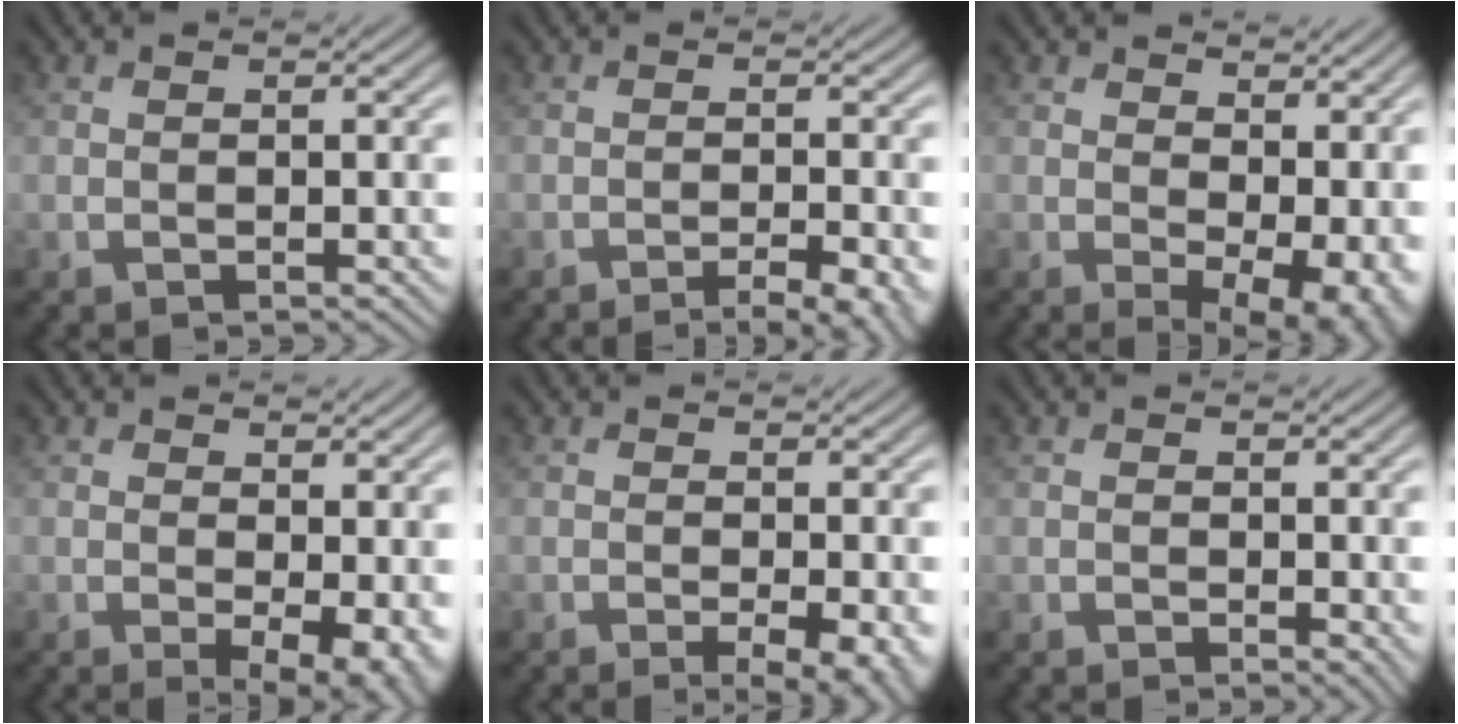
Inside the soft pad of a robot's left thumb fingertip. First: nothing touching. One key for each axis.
{"total": 5.6, "fx": -3.7, "fy": 0.9, "fz": 4.1, "tx": -0.062, "ty": 0.008, "tz": -0.052}
{"total": 9.3, "fx": 1.3, "fy": 5.3, "fz": 7.6, "tx": -0.103, "ty": -0.014, "tz": 0.040}
{"total": 4.9, "fx": 0.0, "fy": 2.0, "fz": 4.5, "tx": -0.064, "ty": -0.006, "tz": 0.006}
{"total": 4.1, "fx": -1.5, "fy": 0.8, "fz": 3.8, "tx": -0.058, "ty": 0.001, "tz": -0.021}
{"total": 1.7, "fx": 0.2, "fy": 0.9, "fz": 1.4, "tx": -0.018, "ty": -0.001, "tz": 0.007}